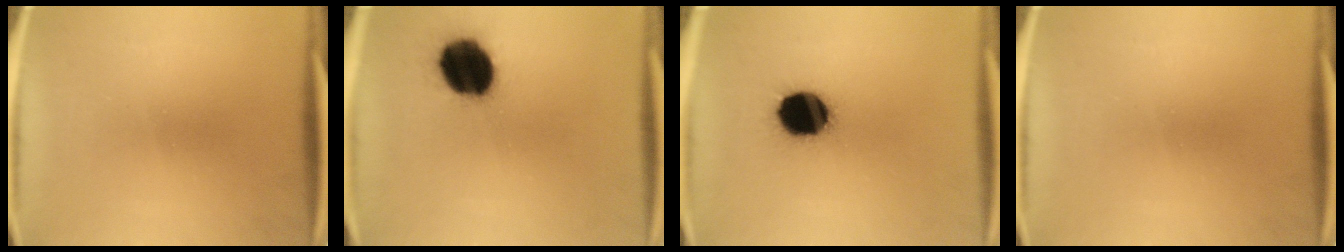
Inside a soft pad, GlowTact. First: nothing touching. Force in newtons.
{"total": 17.1}
{"total": 15.5}
{"total": 0.0}